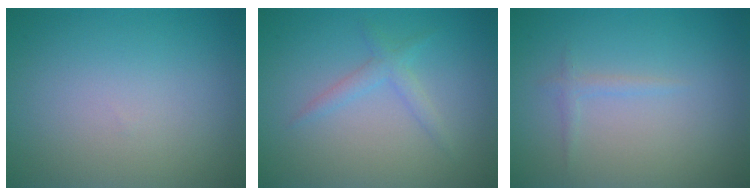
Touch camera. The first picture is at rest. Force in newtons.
{"total": 1.6, "press": 1.6, "slide": 0.1}
{"total": 0.8, "press": 0.8, "slide": 0.0}